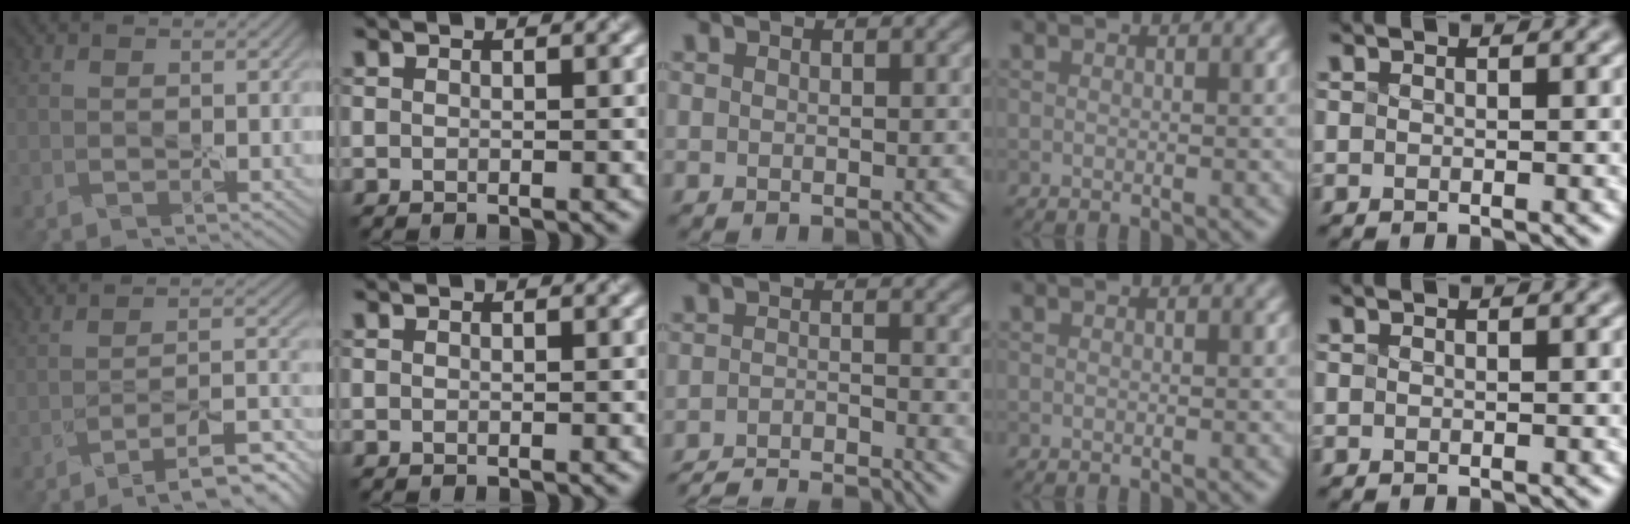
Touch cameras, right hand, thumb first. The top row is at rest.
{"thumb": {"total": 8.6, "force": [-7.2, 0.5, 4.6], "torque": [-0.056, 0.023, -0.113]}, "middle": {"total": 6.0, "force": [-5.6, 0.9, 2.1], "torque": [-0.034, -0.007, -0.093]}}